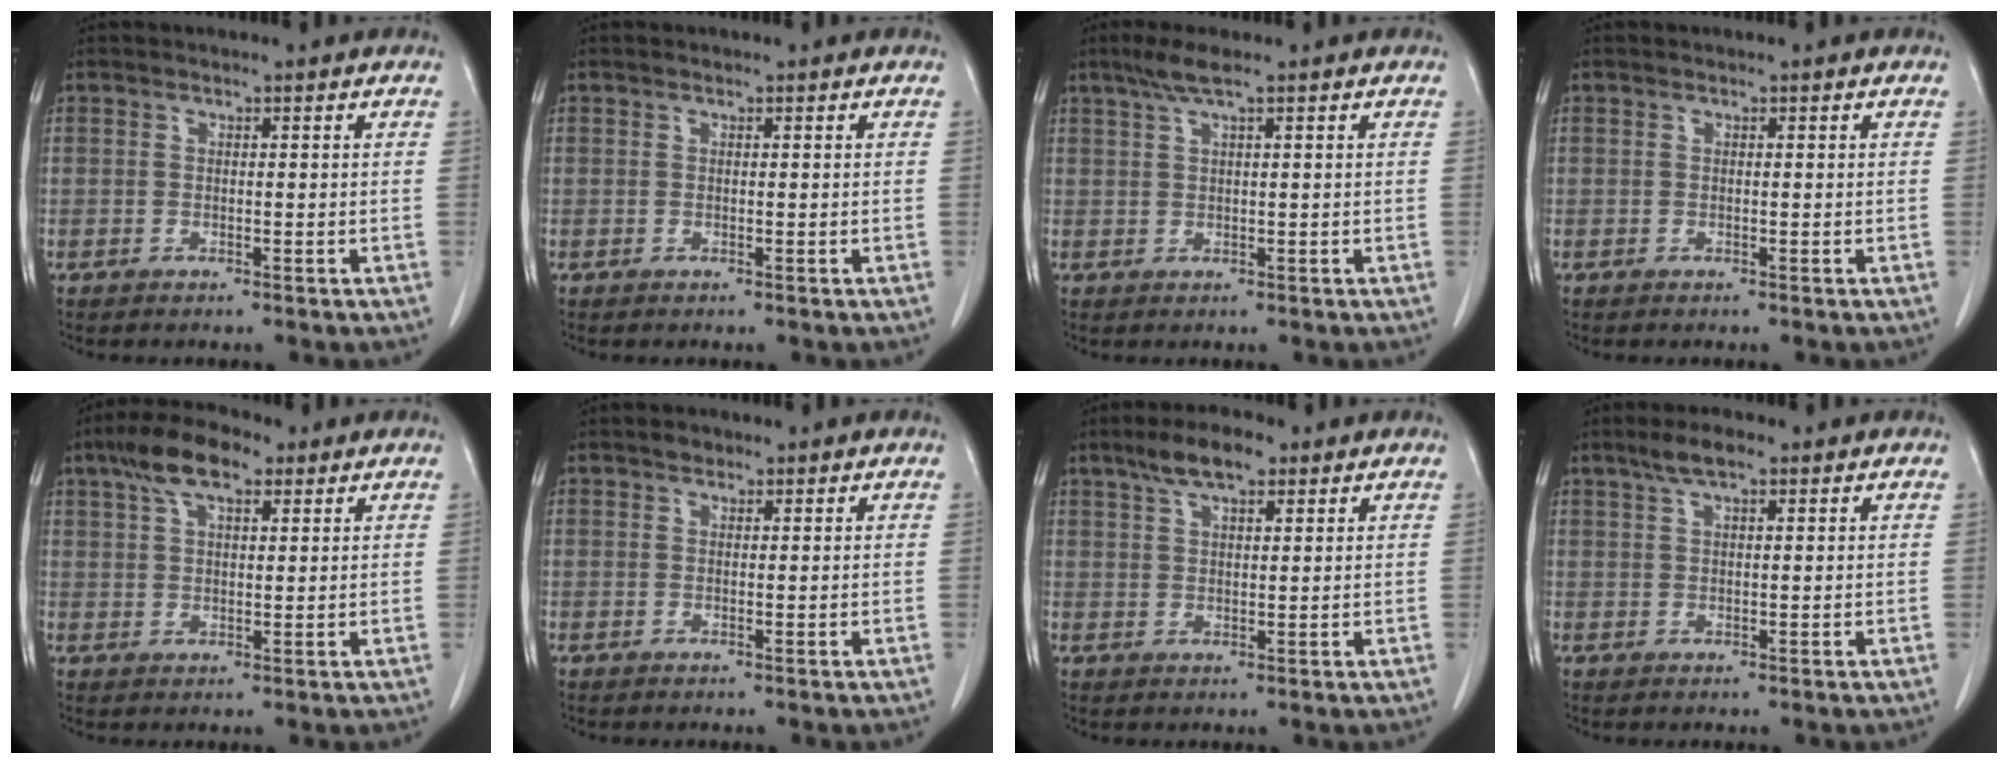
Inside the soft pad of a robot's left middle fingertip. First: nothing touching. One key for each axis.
{"total": 0.0}
{"total": 3.1, "fx": 2.0, "fy": -0.1, "fz": 2.3, "tx": -0.059, "ty": 0.008, "tz": 0.044}
{"total": 0.0}
{"total": 8.2, "fx": 4.9, "fy": 3.0, "fz": 5.8, "tx": -0.114, "ty": 0.024, "tz": 0.086}
{"total": 1.1, "fx": 0.8, "fy": 0.7, "fz": 0.3, "tx": -0.007, "ty": 0.002, "tz": 0.012}
{"total": 6.2, "fx": 4.1, "fy": 1.8, "fz": 4.3, "tx": -0.085, "ty": 0.014, "tz": 0.072}
{"total": 3.7, "fx": 2.4, "fy": 0.9, "fz": 2.6, "tx": -0.055, "ty": 0.011, "tz": 0.046}